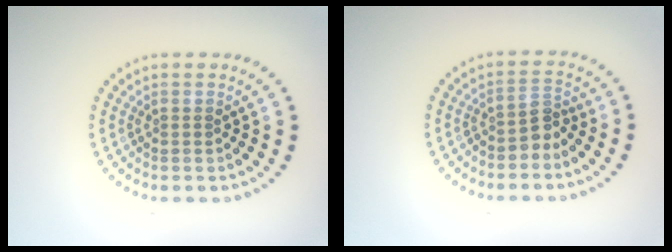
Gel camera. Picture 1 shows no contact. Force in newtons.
{"total": 2.0, "press": 1.5, "slide": 1.3}